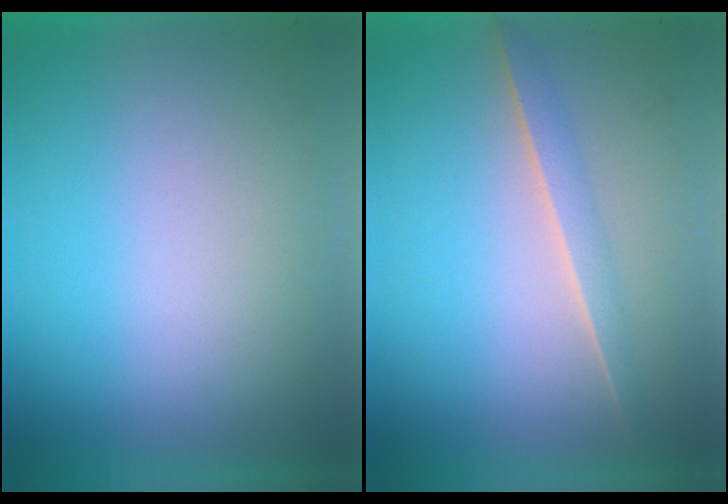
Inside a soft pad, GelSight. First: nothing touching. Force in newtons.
{"total": 1.5}